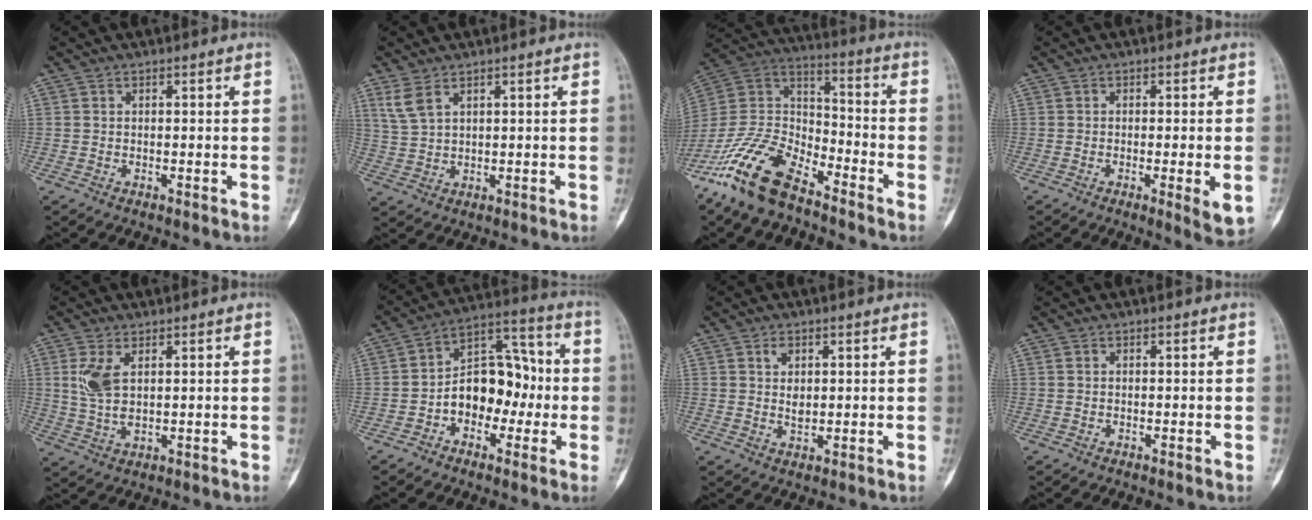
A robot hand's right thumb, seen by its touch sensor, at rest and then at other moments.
{"total": 4.3, "force": [2.7, 1.9, 2.8], "torque": [-0.060, -0.005, 0.066]}
{"total": 17.0, "force": [-12.1, 7.3, 9.4], "torque": [-0.179, 0.069, -0.237]}
{"total": 5.2, "force": [-1.3, 1.1, 4.9], "torque": [-0.073, -0.013, -0.019]}
{"total": 6.1, "force": [1.9, 2.9, 5.0], "torque": [-0.111, -0.008, 0.047]}
{"total": 13.1, "force": [-2.2, 9.0, 9.3], "torque": [-0.104, 0.052, -0.046]}
{"total": 3.0, "force": [1.0, 1.8, 2.2], "torque": [-0.029, -0.008, 0.020]}
{"total": 0.0}